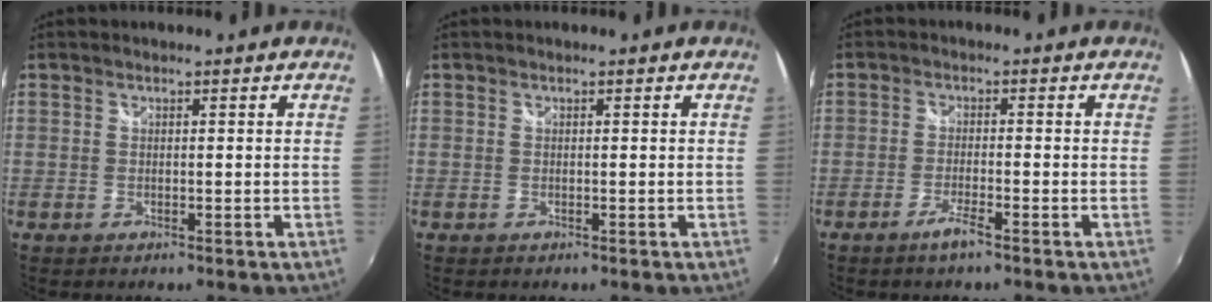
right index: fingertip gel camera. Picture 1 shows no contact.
{"total": 0.0}
{"total": 3.0, "force": [-2.2, 0.0, 2.0], "torque": [-0.052, -0.006, -0.045]}